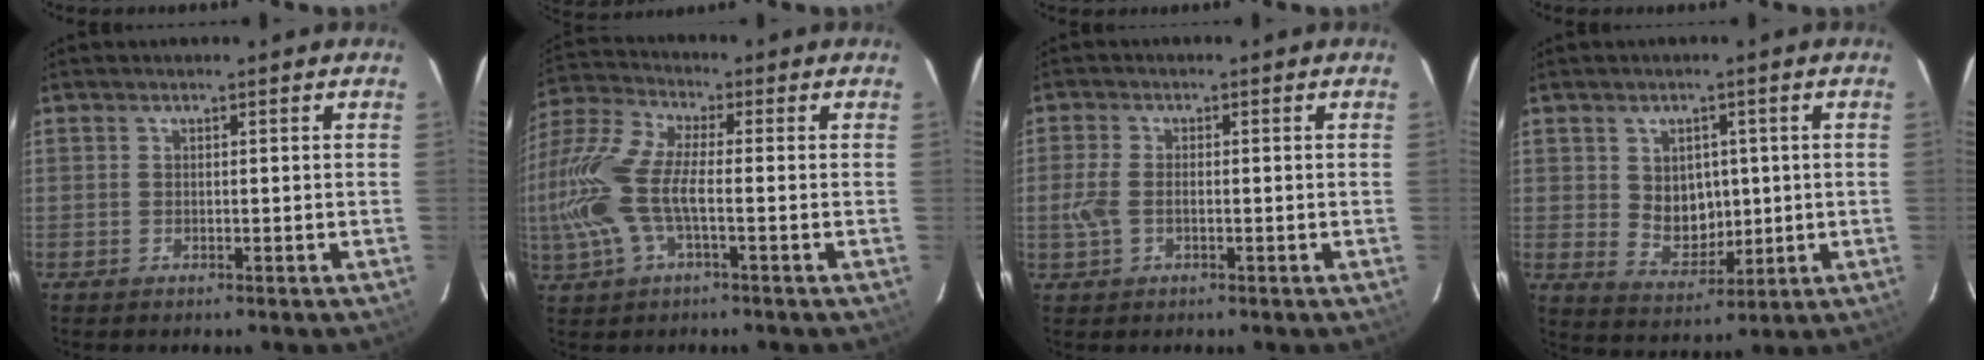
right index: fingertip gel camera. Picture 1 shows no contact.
{"total": 15.4, "force": [-2.2, 6.1, 13.9], "torque": [-0.294, 0.002, -0.047]}
{"total": 4.0, "force": [-0.8, 2.3, 3.2], "torque": [-0.073, 0.001, -0.014]}
{"total": 7.0, "force": [0.9, 5.7, 3.8], "torque": [-0.067, 0.002, 0.033]}